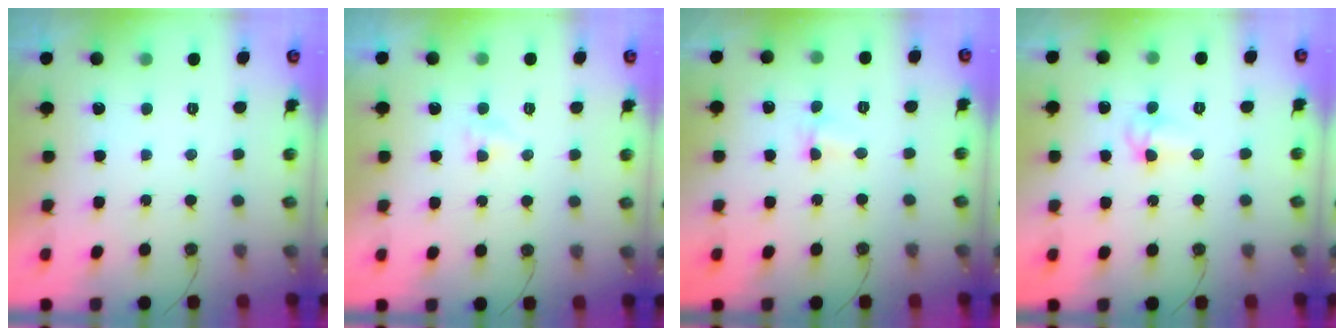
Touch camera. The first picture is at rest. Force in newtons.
{"total": 4.3, "press": 2.3, "slide": 3.6}
{"total": 2.6, "press": 2.5, "slide": 0.5}
{"total": 5.0, "press": 4.9, "slide": 0.7}